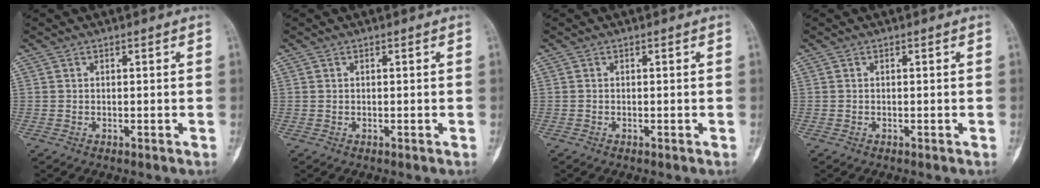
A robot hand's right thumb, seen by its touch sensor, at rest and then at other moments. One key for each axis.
{"total": 0.0}
{"total": 0.0}
{"total": 0.0}